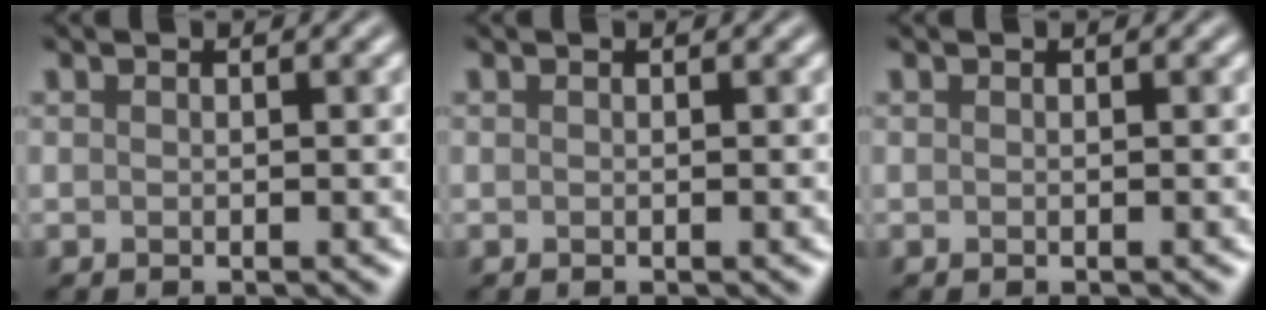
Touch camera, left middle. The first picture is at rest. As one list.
[{"total": 0.0}, {"total": 0.0}]